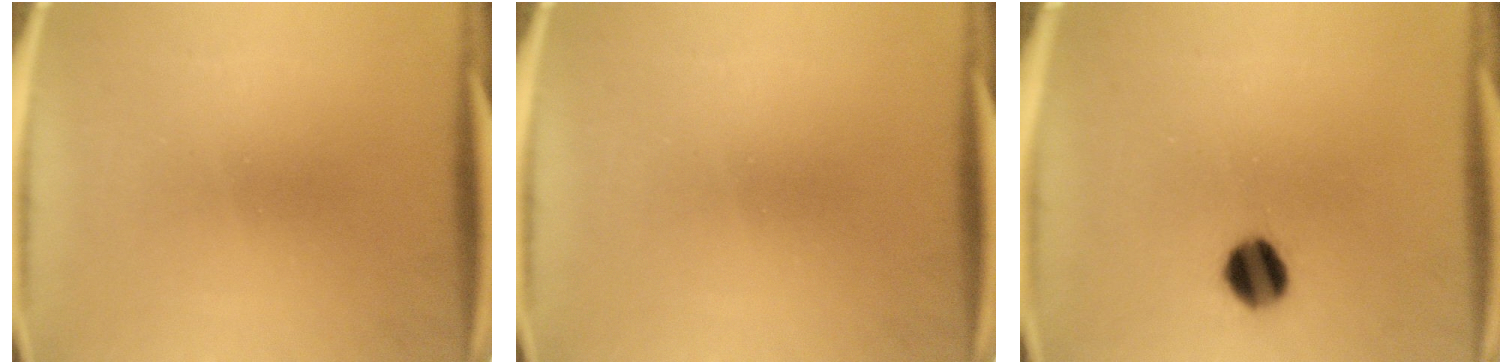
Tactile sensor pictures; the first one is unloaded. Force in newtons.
{"total": 0.0}
{"total": 7.5}